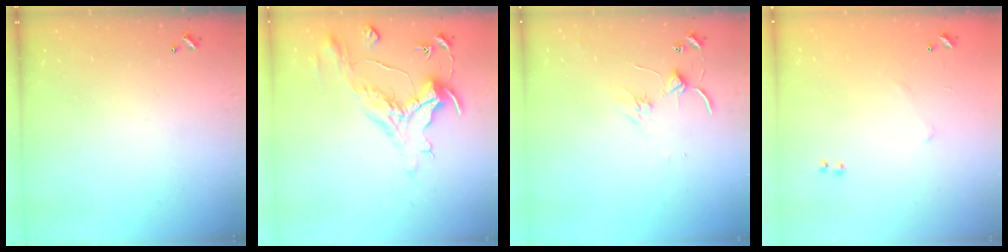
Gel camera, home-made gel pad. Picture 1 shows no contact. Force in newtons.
{"total": 1.5, "press": 0.8, "slide": 1.2}
{"total": 1.4, "press": 1.3, "slide": 0.2}
{"total": 5.9, "press": 5.9, "slide": 0.8}